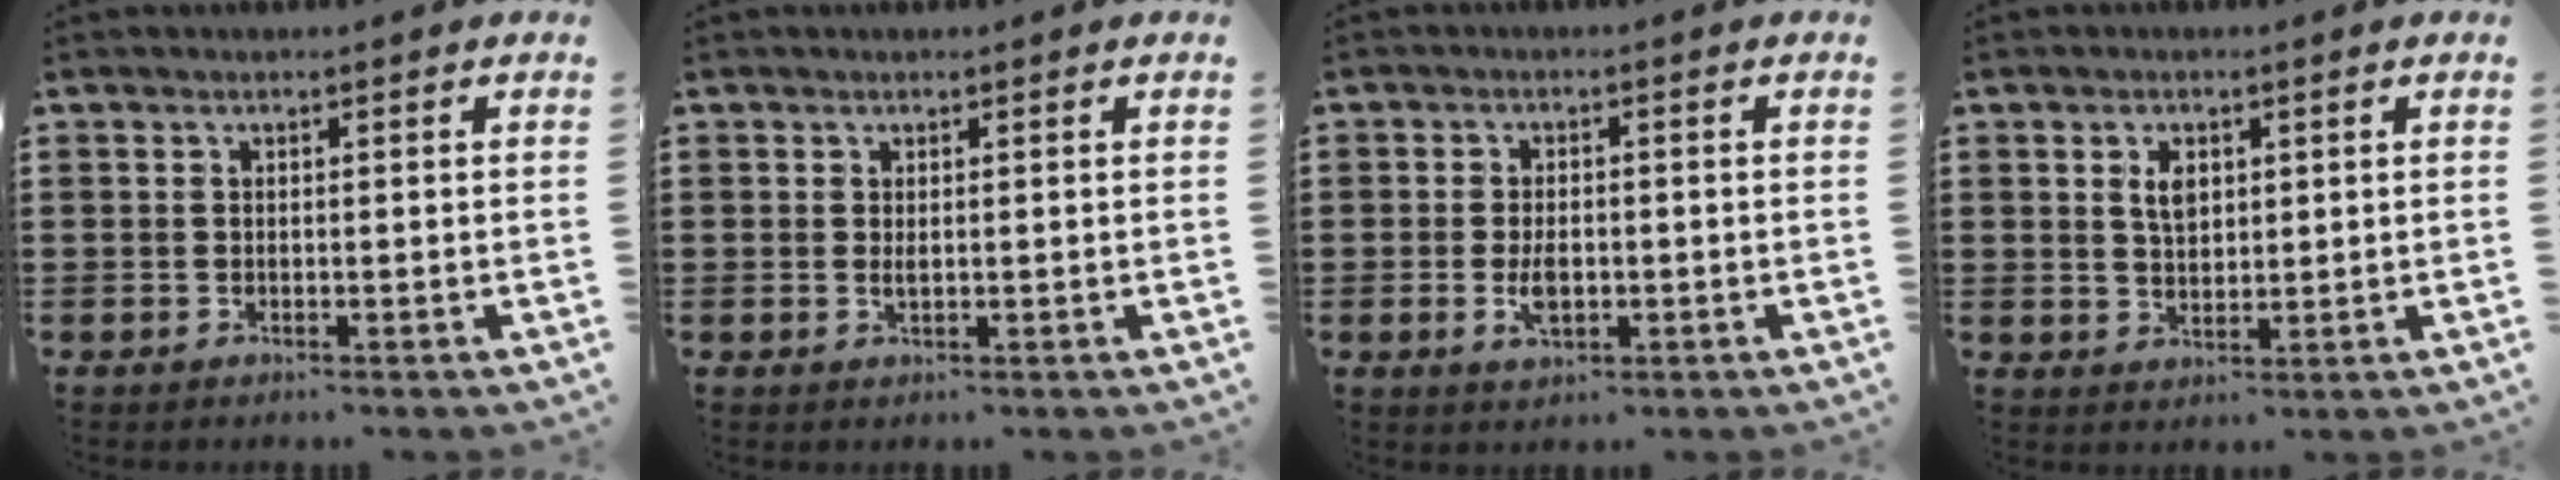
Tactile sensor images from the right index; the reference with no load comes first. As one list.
[{"total": 0.9, "force": [0.3, 0.2, 0.9], "torque": [-0.018, -0.001, 0.005]}, {"total": 3.5, "force": [-0.7, 1.8, 3.0], "torque": [-0.057, -0.001, -0.010]}, {"total": 3.4, "force": [1.3, 2.1, 2.4], "torque": [-0.047, 0.006, 0.020]}]